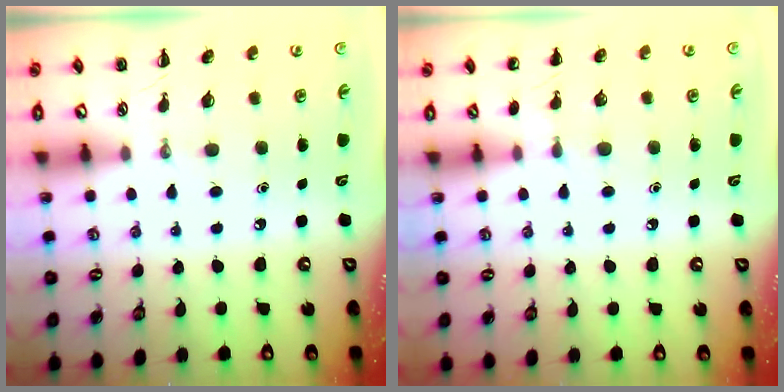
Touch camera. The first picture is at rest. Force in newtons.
{"total": 5.4, "press": 5.1, "slide": 1.7}